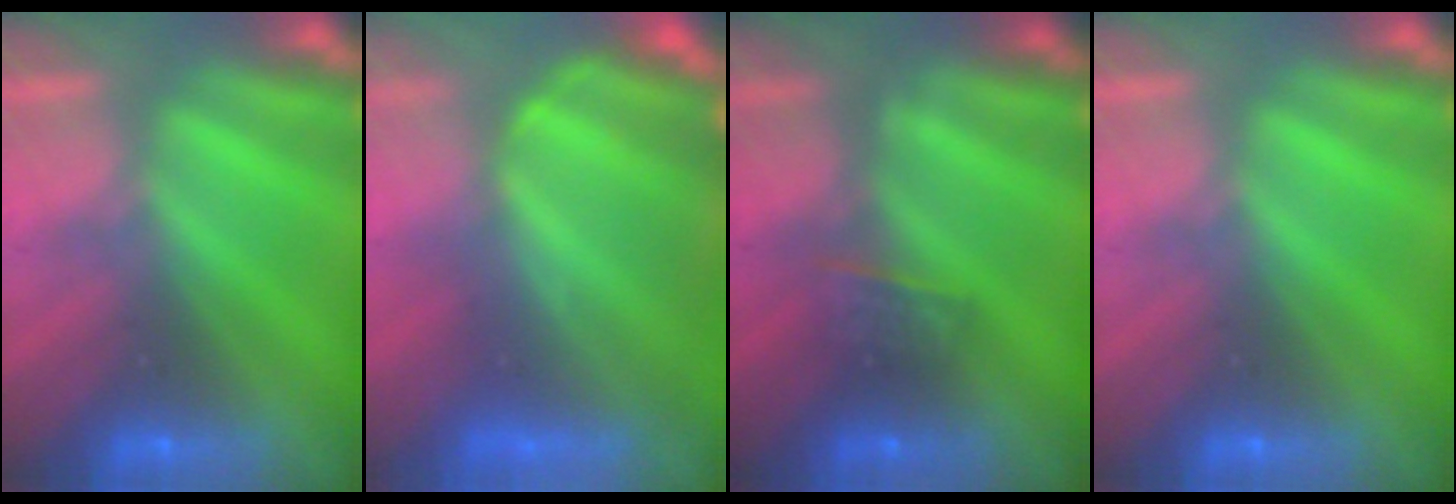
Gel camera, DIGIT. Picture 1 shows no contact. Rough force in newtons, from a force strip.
{"total": 7.5}
{"total": 2.6}
{"total": 0.0}